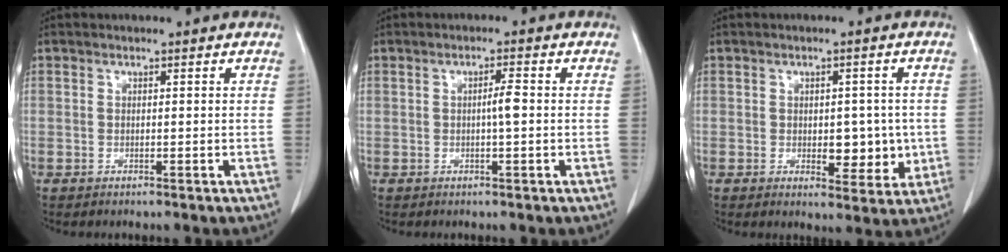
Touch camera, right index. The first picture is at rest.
{"total": 2.1, "force": [-0.2, 0.0, 2.1], "torque": [-0.035, 0.001, -0.002]}
{"total": 6.0, "force": [-0.5, 3.3, 5.0], "torque": [-0.052, -0.002, 0.002]}